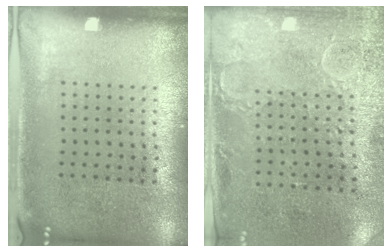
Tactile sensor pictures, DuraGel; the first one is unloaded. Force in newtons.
{"total": 3.0, "press": 2.2, "slide": 2.0}